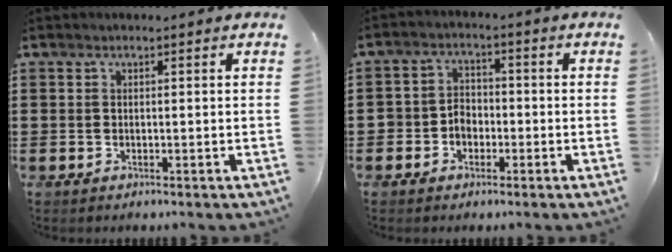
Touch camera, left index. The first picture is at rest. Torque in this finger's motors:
{"motor_torque": [0.80, 1.34, 0.08, 0.01]}